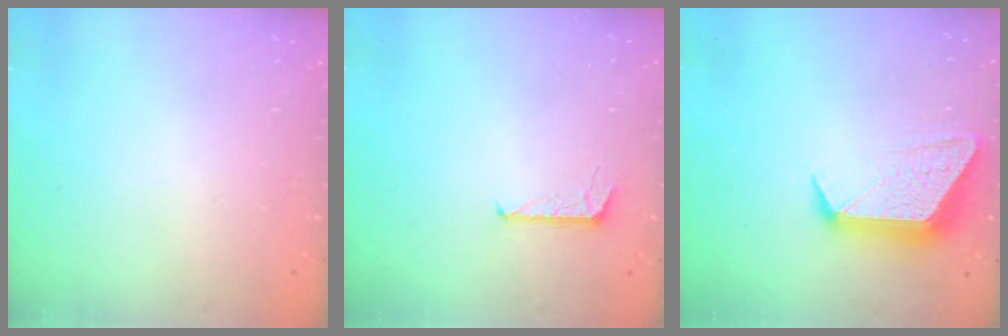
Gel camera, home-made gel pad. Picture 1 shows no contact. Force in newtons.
{"total": 5.1, "press": 5.1, "slide": 0.5}
{"total": 12.3, "press": 12.3, "slide": 1.1}